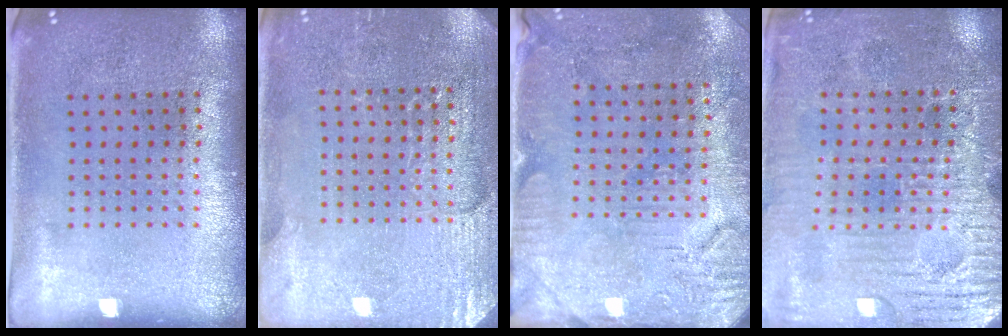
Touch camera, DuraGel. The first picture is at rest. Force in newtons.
{"total": 2.9, "press": 2.8, "slide": 0.3}
{"total": 3.1, "press": 2.9, "slide": 1.1}
{"total": 3.5, "press": 3.4, "slide": 0.6}